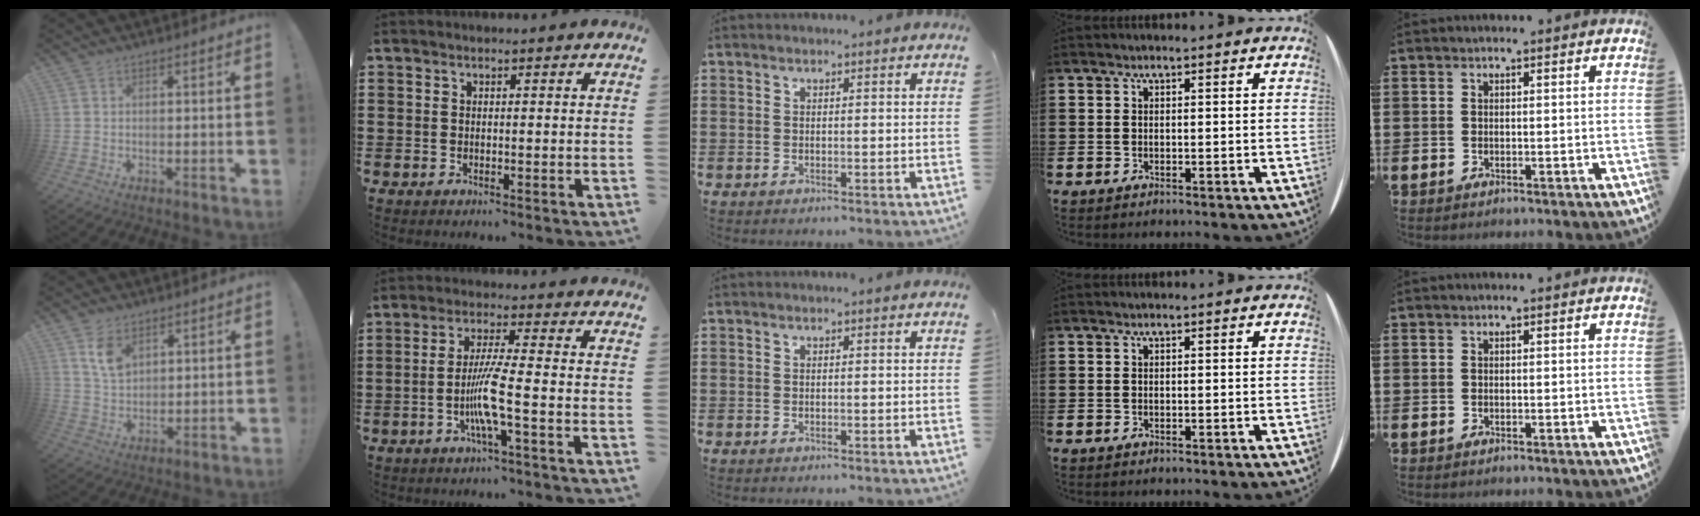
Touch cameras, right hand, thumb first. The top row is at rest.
{"thumb": {"total": 7.6, "force": [4.4, 4.8, 3.8], "torque": [-0.060, -0.018, 0.082]}, "index": {"total": 7.0, "force": [-2.2, -0.2, 6.6], "torque": [-0.142, -0.020, -0.049]}}